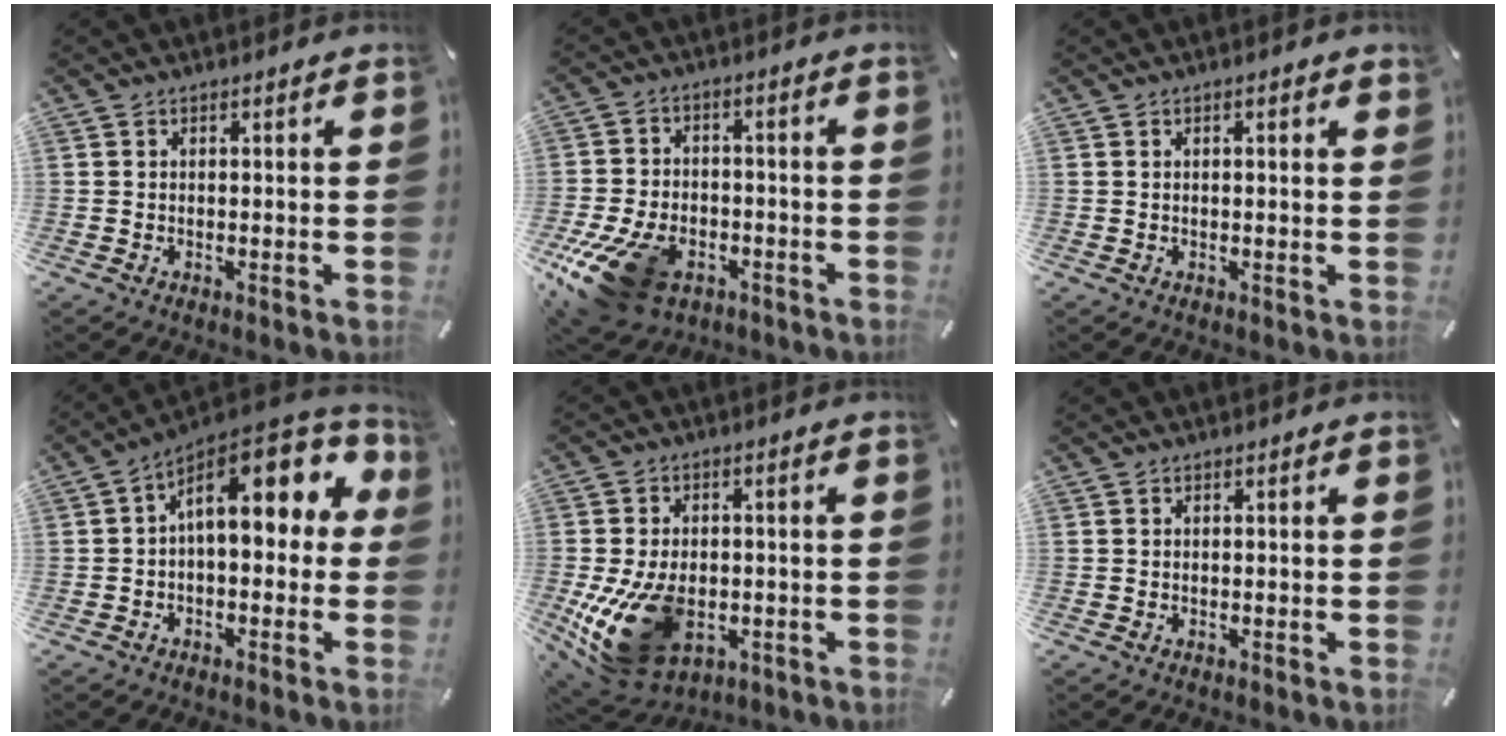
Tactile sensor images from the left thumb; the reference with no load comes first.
{"total": 15.8, "force": [-7.8, 9.7, 9.7], "torque": [-0.197, 0.040, -0.128]}
{"total": 1.1, "force": [0.3, 0.1, 1.0], "torque": [-0.012, -0.003, 0.004]}
{"total": 14.5, "force": [5.3, 7.0, 11.5], "torque": [-0.173, -0.035, 0.091]}
{"total": 17.9, "force": [-4.3, 11.9, 12.6], "torque": [-0.248, 0.008, -0.061]}
{"total": 0.0}